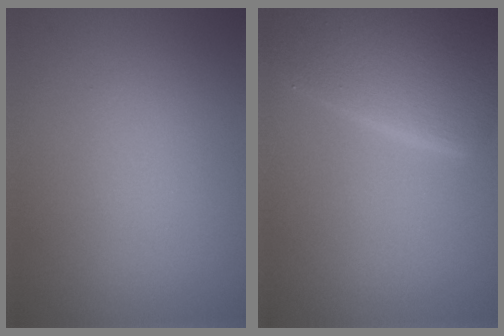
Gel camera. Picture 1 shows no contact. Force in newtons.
{"total": 8.1, "press": 8.1, "slide": 0.6}